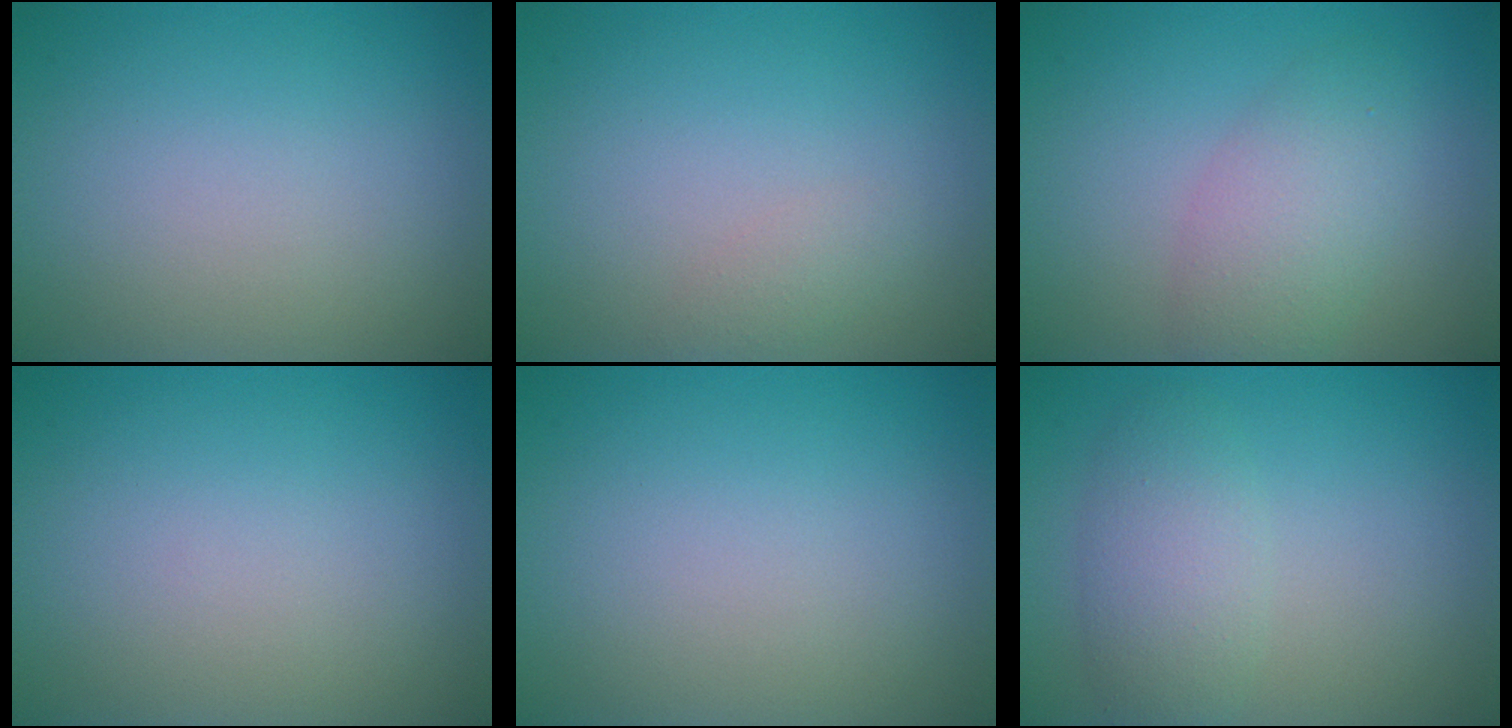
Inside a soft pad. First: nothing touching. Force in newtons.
{"total": 1.0, "press": 1.0, "slide": 0.0}
{"total": 3.8, "press": 3.8, "slide": 0.0}
{"total": 0.0}
{"total": 0.0}
{"total": 3.2, "press": 3.2, "slide": 0.2}